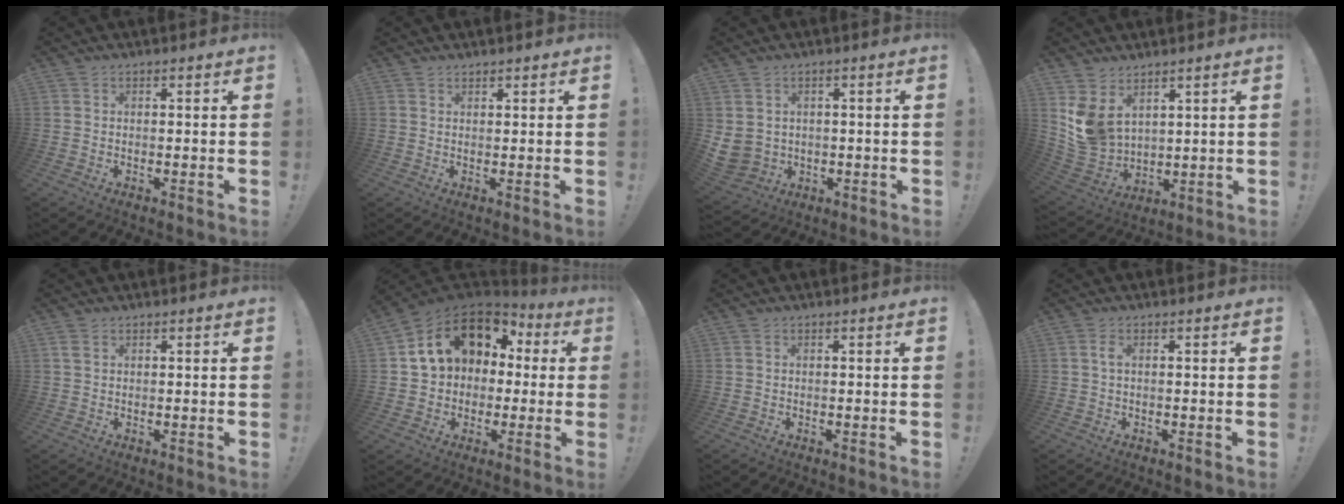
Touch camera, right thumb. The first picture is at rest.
{"total": 0.9, "force": [0.9, 0.3, 0.1], "torque": [-0.002, -0.002, 0.018]}
{"total": 5.3, "force": [1.6, 4.8, 1.7], "torque": [-0.045, -0.015, 0.034]}
{"total": 9.8, "force": [4.4, 7.3, 4.9], "torque": [-0.100, -0.045, 0.091]}
{"total": 1.4, "force": [0.7, 0.9, 0.8], "torque": [-0.010, 0.001, 0.012]}
{"total": 15.4, "force": [5.2, 11.5, 8.7], "torque": [-0.134, -0.008, 0.101]}
{"total": 0.0}
{"total": 1.5, "force": [0.1, 0.4, 1.5], "torque": [-0.035, 0.005, 0.002]}